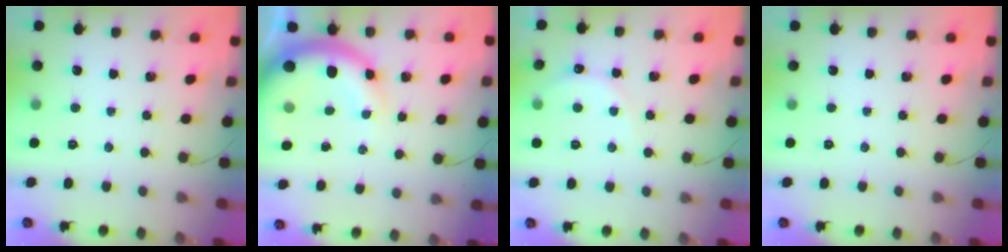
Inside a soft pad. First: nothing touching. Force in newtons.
{"total": 12.7, "press": 12.4, "slide": 2.7}
{"total": 6.7, "press": 6.6, "slide": 1.5}
{"total": 0.0}